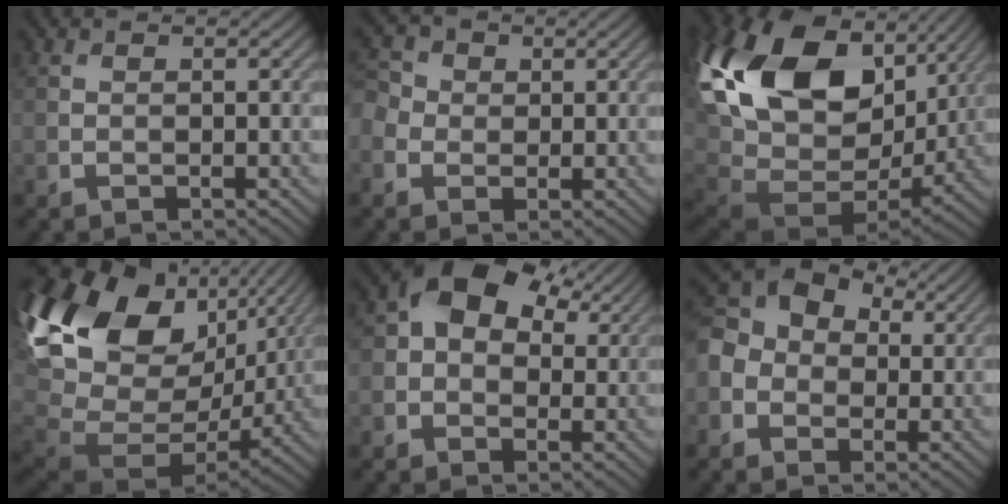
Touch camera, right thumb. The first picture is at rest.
{"total": 3.9, "force": [-0.1, 3.5, 1.8], "torque": [-0.058, 0.009, -0.005]}
{"total": 21.7, "force": [6.4, 14.2, 15.1], "torque": [-0.340, -0.001, 0.138]}
{"total": 19.5, "force": [6.5, 12.9, 13.2], "torque": [-0.279, 0.008, 0.142]}
{"total": 9.3, "force": [2.9, 6.4, 6.1], "torque": [-0.103, 0.011, 0.042]}
{"total": 9.1, "force": [0.3, 7.5, 5.2], "torque": [-0.139, 0.007, -0.012]}